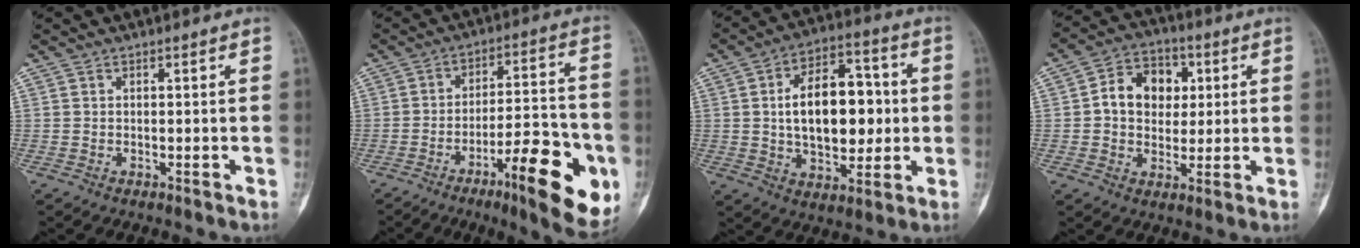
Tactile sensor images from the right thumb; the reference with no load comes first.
{"total": 18.3, "force": [-7.4, 4.9, 16.0], "torque": [-0.210, 0.033, -0.104]}
{"total": 17.5, "force": [0.9, 10.3, 14.2], "torque": [-0.188, 0.022, 0.016]}
{"total": 10.8, "force": [1.7, 8.5, 6.5], "torque": [-0.064, 0.012, 0.021]}